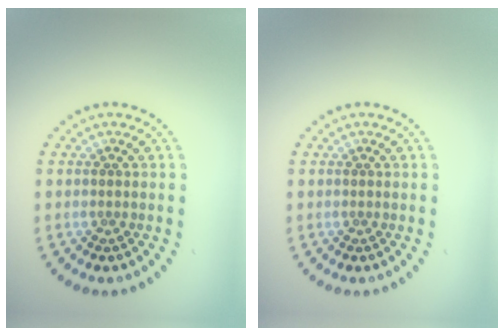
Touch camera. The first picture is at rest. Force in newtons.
{"total": 0.0}